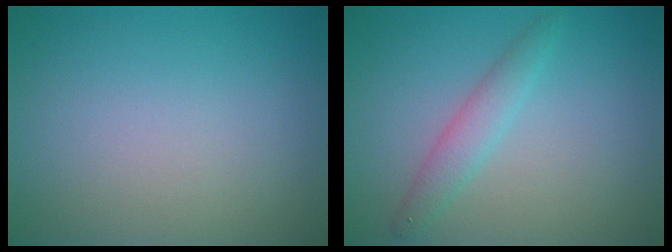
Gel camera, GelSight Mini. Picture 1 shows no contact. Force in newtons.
{"total": 2.1, "press": 2.1, "slide": 0.0}